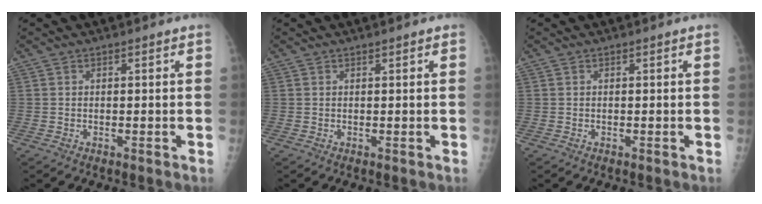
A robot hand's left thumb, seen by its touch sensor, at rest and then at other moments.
{"total": 0.7, "force": [0.5, 0.2, 0.4], "torque": [-0.004, 0.000, 0.005]}
{"total": 0.0}